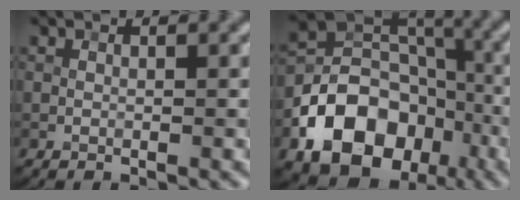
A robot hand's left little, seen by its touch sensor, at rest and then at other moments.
{"total": 12.1, "force": [-5.2, 8.9, 6.3], "torque": [-0.110, 0.003, -0.099]}